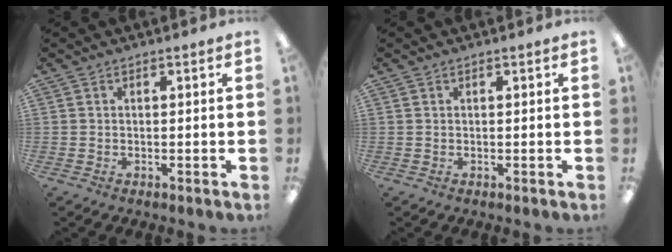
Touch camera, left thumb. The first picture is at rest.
{"total": 0.0}